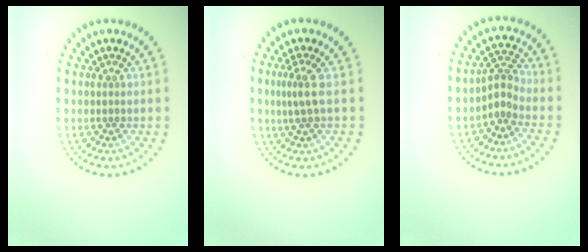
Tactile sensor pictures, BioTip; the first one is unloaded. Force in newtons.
{"total": 2.1, "press": 1.4, "slide": 1.5}
{"total": 2.0, "press": 1.3, "slide": 1.6}